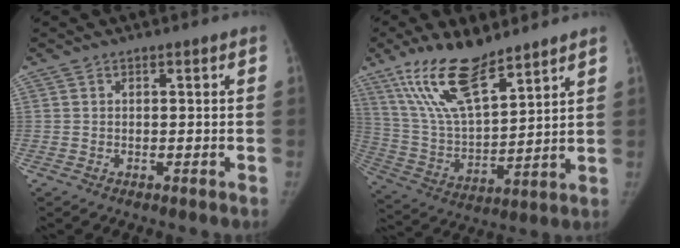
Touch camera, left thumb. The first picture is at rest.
{"total": 17.6, "force": [12.1, 5.8, 11.5], "torque": [-0.196, -0.056, 0.238]}